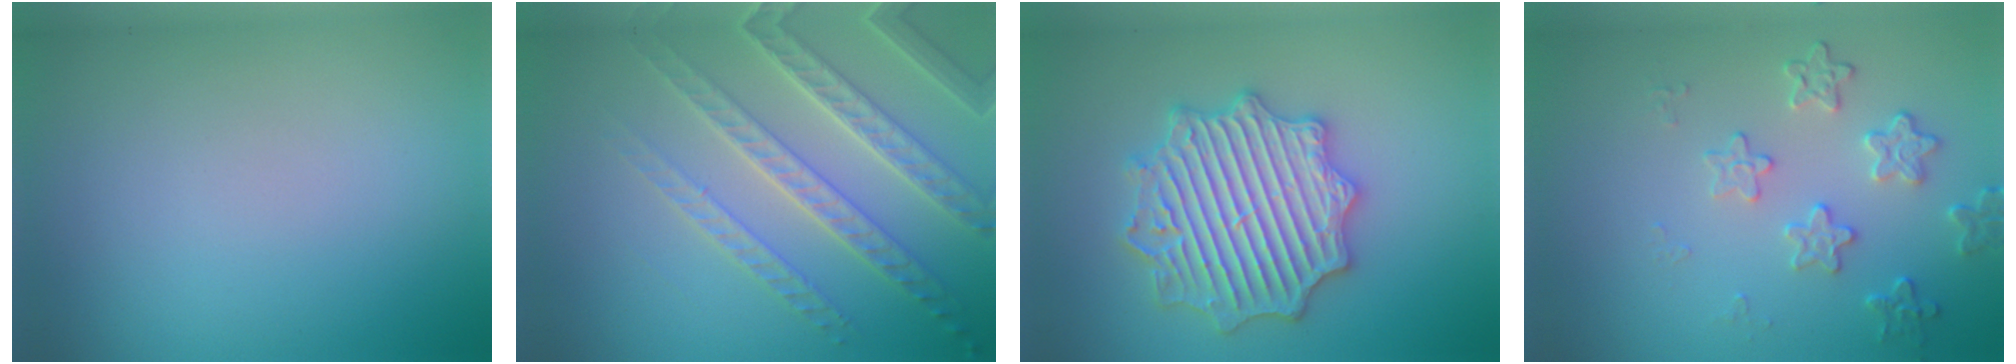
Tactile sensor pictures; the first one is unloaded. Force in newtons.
{"total": 4.7, "press": 4.3, "slide": 1.8}
{"total": 6.7, "press": 6.7, "slide": 1.0}
{"total": 2.6, "press": 2.0, "slide": 1.7}